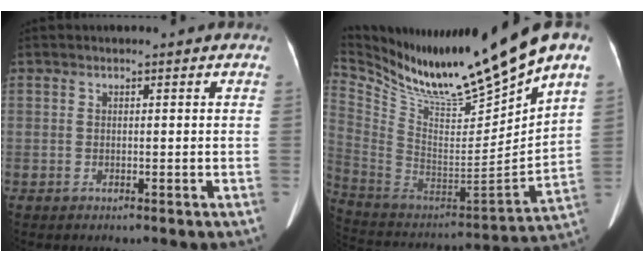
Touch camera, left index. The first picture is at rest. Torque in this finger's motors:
{"motor_torque": [-0.40, -1.74, -0.02, 0.01]}